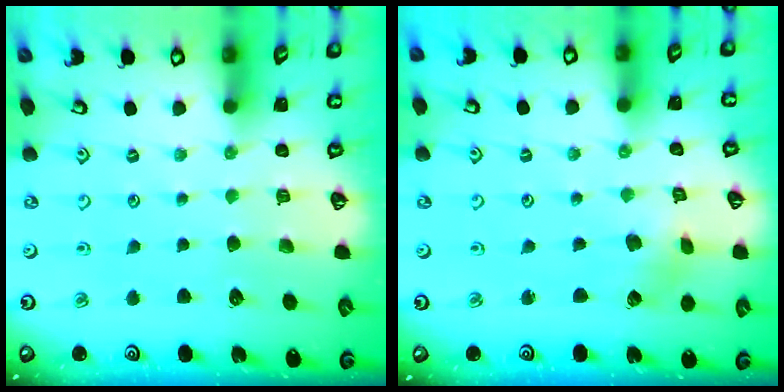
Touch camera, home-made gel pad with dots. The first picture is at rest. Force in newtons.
{"total": 2.9, "press": 2.9, "slide": 0.5}